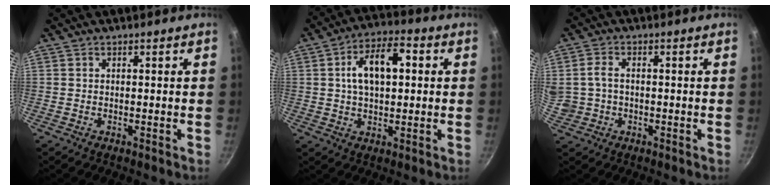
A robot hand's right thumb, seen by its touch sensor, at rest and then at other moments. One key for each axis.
{"total": 11.0, "fx": 2.0, "fy": 5.9, "fz": 9.1, "tx": -0.147, "ty": 0.019, "tz": 0.028}
{"total": 6.1, "fx": 0.1, "fy": 4.5, "fz": 4.0, "tx": -0.090, "ty": 0.013, "tz": 0.007}